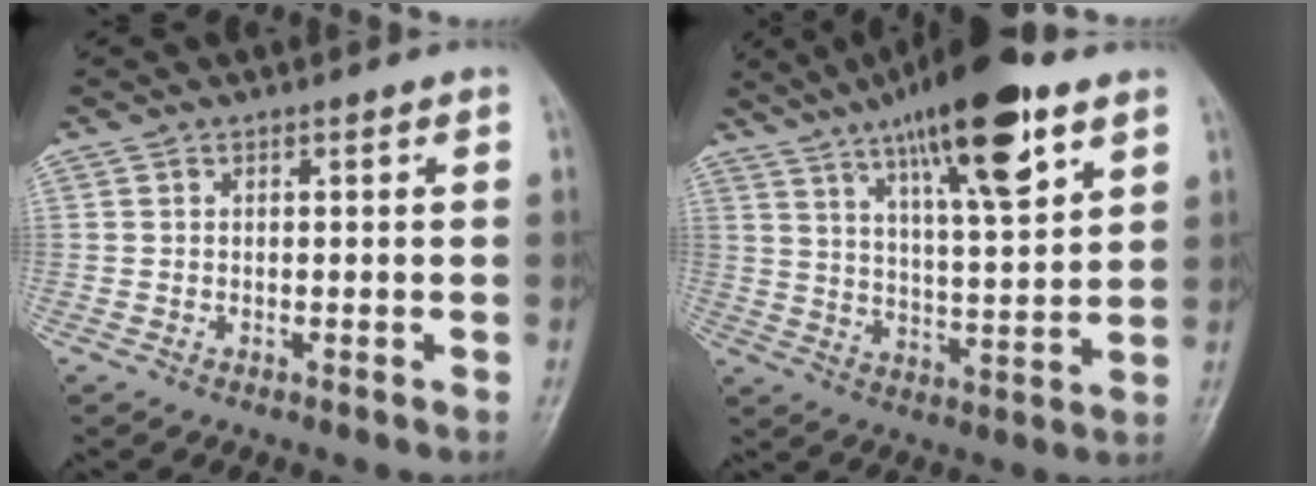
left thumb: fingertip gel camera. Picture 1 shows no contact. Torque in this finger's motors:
{"motor_torque": [2.56, 2.32, 1.76, -1.01, 0.50]}